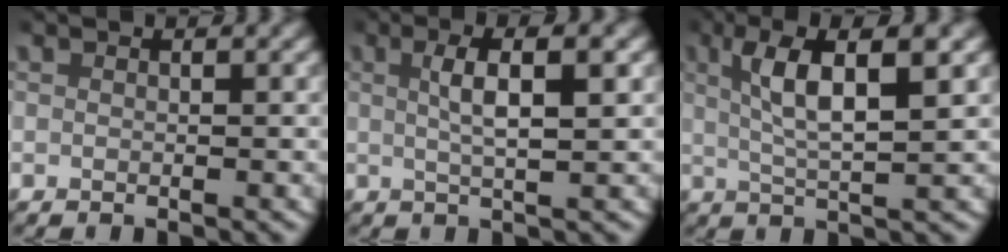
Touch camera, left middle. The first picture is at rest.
{"total": 3.7, "force": [1.0, 0.3, 3.6], "torque": [-0.058, 0.007, 0.019]}
{"total": 5.6, "force": [1.8, 1.0, 5.2], "torque": [-0.087, 0.012, 0.030]}